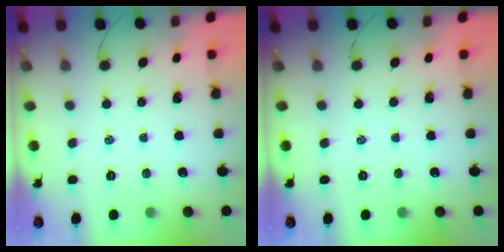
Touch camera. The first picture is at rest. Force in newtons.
{"total": 0.0}